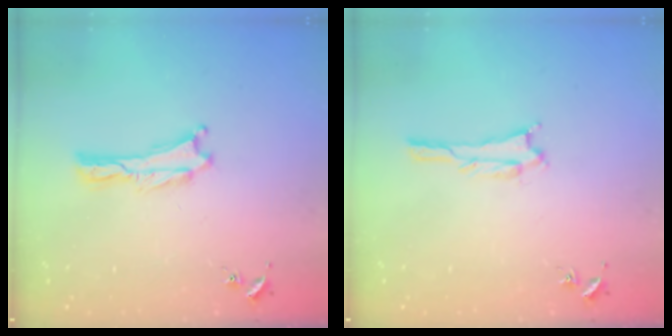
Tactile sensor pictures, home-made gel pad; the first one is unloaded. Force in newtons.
{"total": 1.1, "press": 1.1, "slide": 0.1}